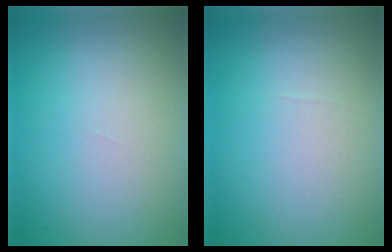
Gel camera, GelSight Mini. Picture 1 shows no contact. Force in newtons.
{"total": 0.0}